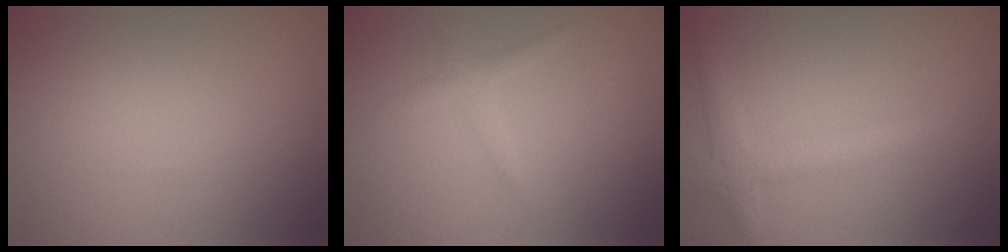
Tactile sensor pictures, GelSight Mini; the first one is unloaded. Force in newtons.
{"total": 1.4, "press": 1.4, "slide": 0.0}
{"total": 2.4, "press": 2.4, "slide": 0.2}